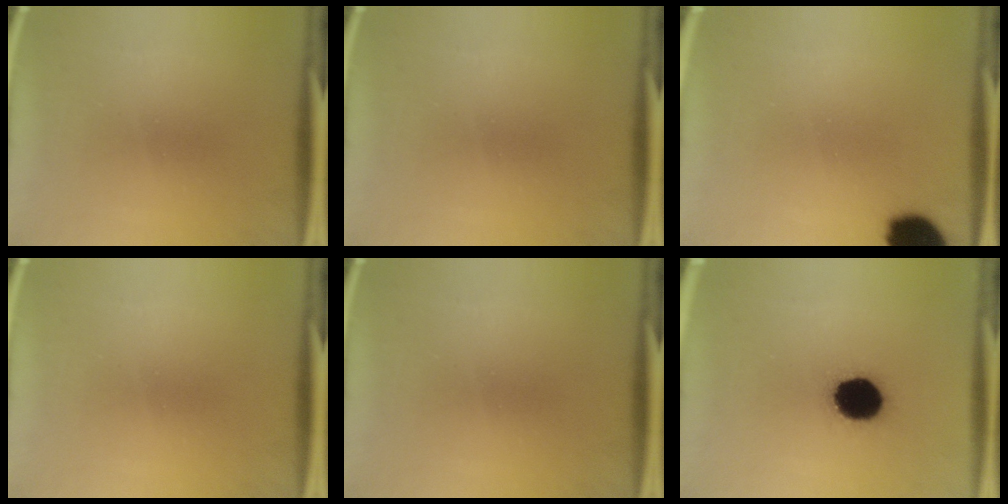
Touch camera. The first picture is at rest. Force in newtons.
{"total": 0.0}
{"total": 11.9}
{"total": 0.0}
{"total": 0.0}
{"total": 14.1}